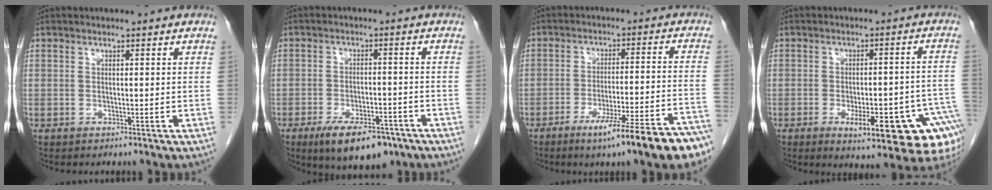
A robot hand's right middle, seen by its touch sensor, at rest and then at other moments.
{"total": 10.2, "force": [-6.9, 4.0, 6.4], "torque": [-0.101, -0.007, -0.104]}
{"total": 16.2, "force": [-11.3, 0.1, 11.6], "torque": [-0.124, 0.000, -0.169]}
{"total": 17.7, "force": [-8.6, 4.3, 14.8], "torque": [-0.102, 0.012, -0.102]}